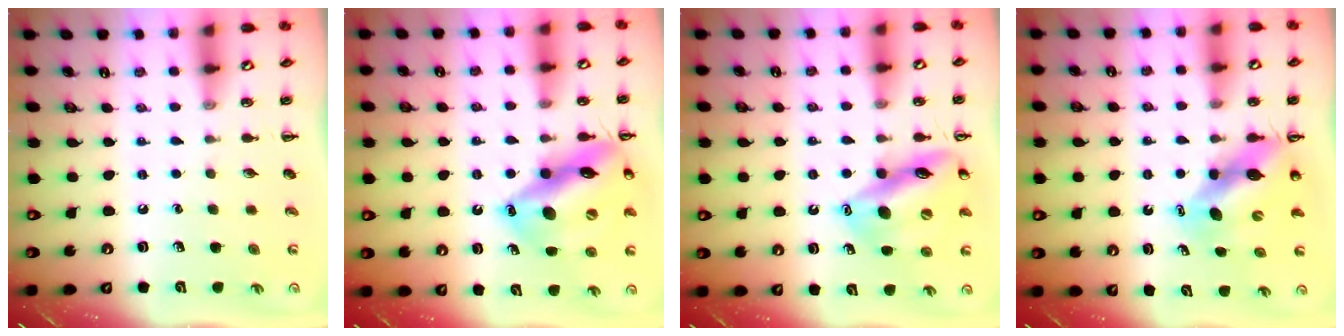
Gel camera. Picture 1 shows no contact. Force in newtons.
{"total": 18.7, "press": 18.5, "slide": 2.3}
{"total": 15.4, "press": 15.4, "slide": 1.3}
{"total": 10.0, "press": 9.6, "slide": 2.7}